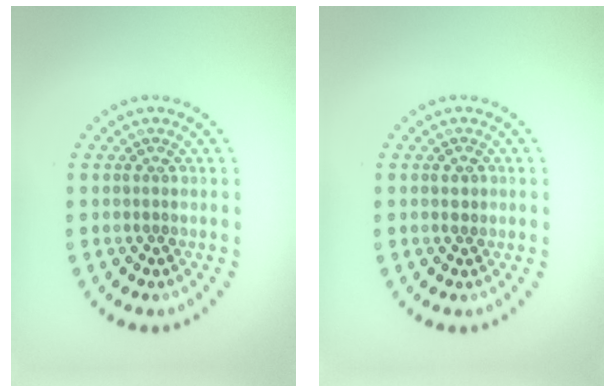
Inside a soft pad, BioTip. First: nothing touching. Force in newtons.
{"total": 0.8, "press": 0.8, "slide": 0.1}